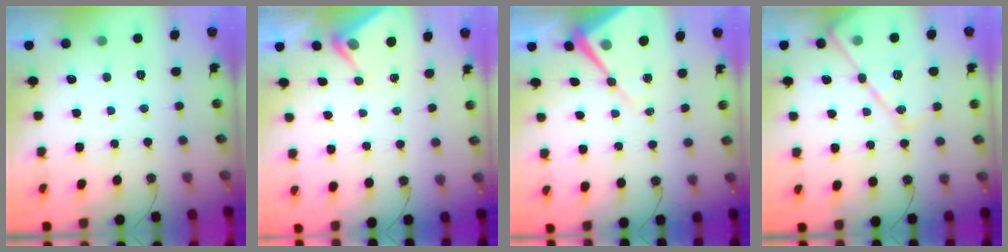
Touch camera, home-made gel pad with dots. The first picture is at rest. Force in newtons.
{"total": 4.8, "press": 4.7, "slide": 0.5}
{"total": 11.7, "press": 11.6, "slide": 1.1}
{"total": 16.0, "press": 15.9, "slide": 1.5}